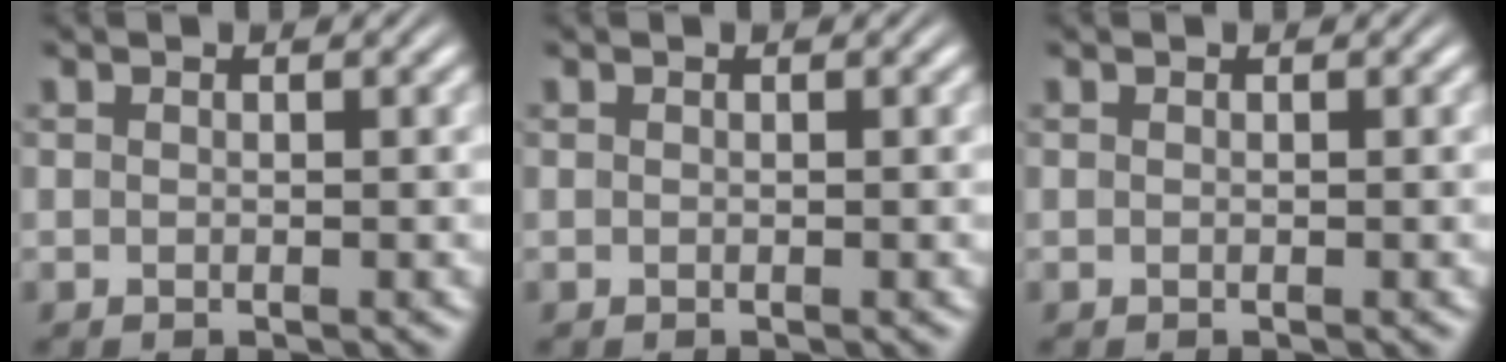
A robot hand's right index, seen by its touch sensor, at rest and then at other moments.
{"total": 0.0}
{"total": 0.0}